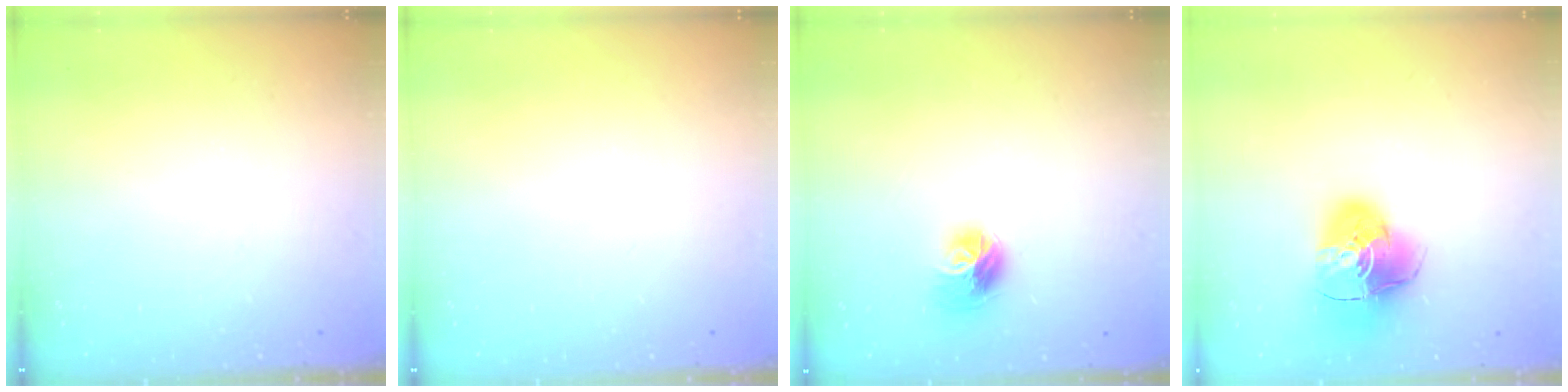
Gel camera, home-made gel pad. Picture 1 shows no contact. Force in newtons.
{"total": 0.0}
{"total": 10.0, "press": 9.9, "slide": 1.2}
{"total": 12.2, "press": 12.1, "slide": 1.6}